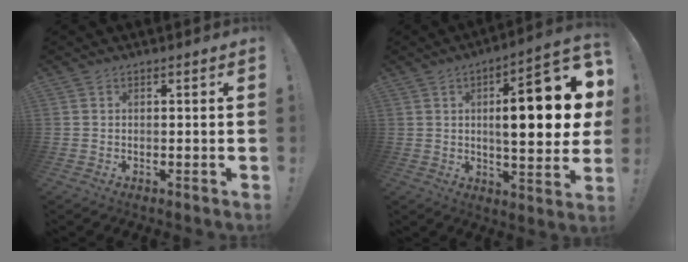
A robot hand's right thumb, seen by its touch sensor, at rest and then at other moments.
{"total": 18.3, "force": [2.5, 4.9, 17.4], "torque": [-0.239, -0.008, 0.027]}